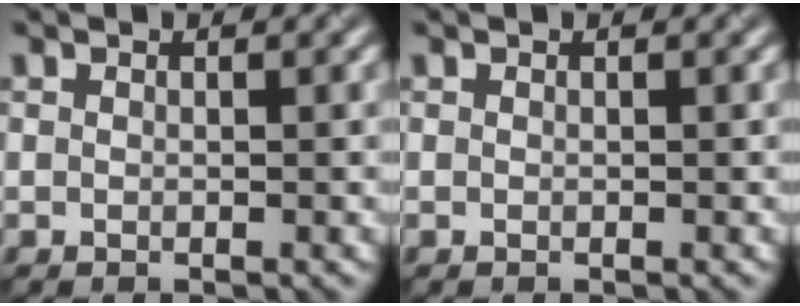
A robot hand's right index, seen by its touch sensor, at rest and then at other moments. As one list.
[{"total": 0.0}]